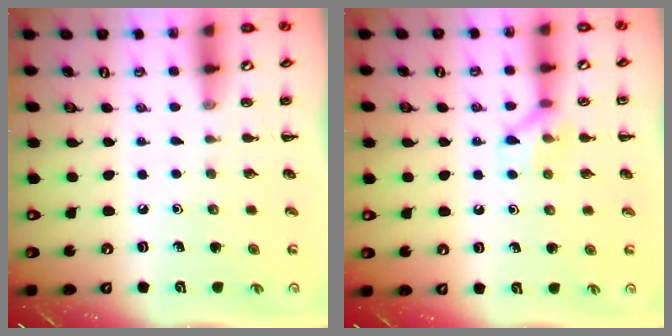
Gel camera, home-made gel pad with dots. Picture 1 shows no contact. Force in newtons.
{"total": 8.1, "press": 8.1, "slide": 0.7}